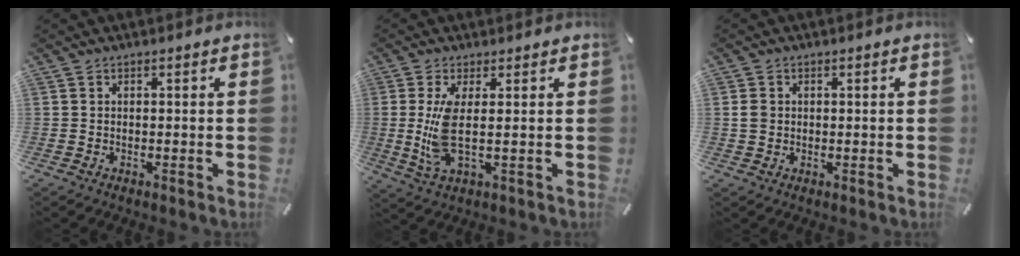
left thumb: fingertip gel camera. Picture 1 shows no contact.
{"total": 8.3, "force": [0.6, 1.9, 8.0], "torque": [-0.187, -0.028, 0.007]}
{"total": 2.1, "force": [0.2, 1.8, 1.0], "torque": [-0.022, 0.005, 0.001]}